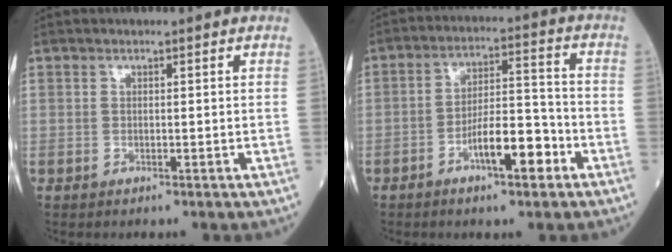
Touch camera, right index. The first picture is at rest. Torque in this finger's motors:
{"motor_torque": [0.84, 0.01, 0.63, 0.15]}